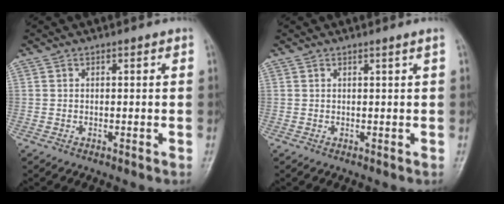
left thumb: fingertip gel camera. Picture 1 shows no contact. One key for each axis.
{"total": 0.7, "fx": 0.4, "fy": -0.3, "fz": 0.5, "tx": -0.019, "ty": -0.007, "tz": 0.011}